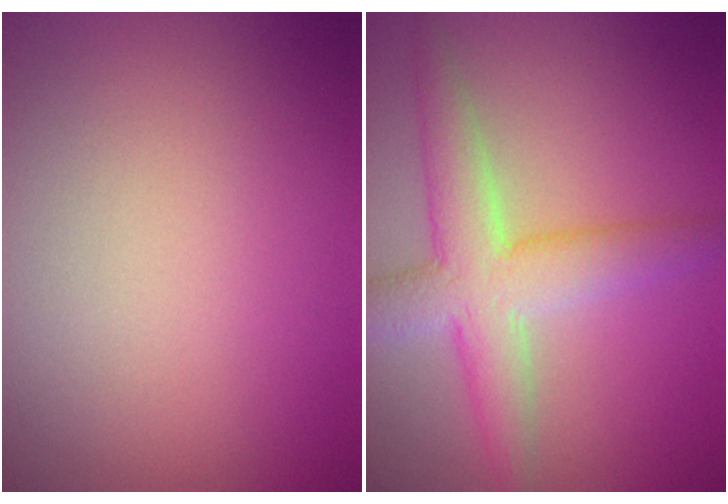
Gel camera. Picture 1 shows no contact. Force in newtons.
{"total": 5.5, "press": 5.5, "slide": 0.2}